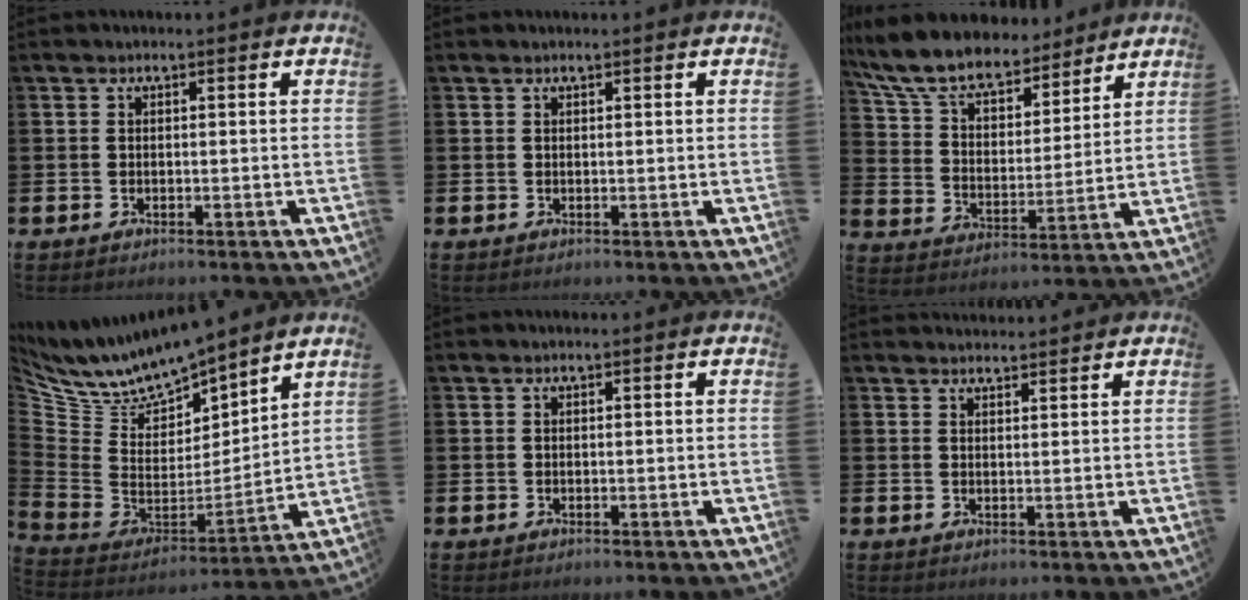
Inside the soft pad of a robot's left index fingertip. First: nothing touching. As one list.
[{"total": 0.6, "force": [0.6, 0.0, 0.2], "torque": [0.005, -0.003, 0.009]}, {"total": 9.4, "force": [8.5, 2.9, 2.7], "torque": [-0.097, -0.056, 0.153]}, {"total": 9.3, "force": [9.0, 2.1, 0.8], "torque": [-0.070, -0.078, 0.160]}, {"total": 0.0}, {"total": 2.3, "force": [2.2, 0.3, 0.0], "torque": [0.010, -0.016, 0.038]}]